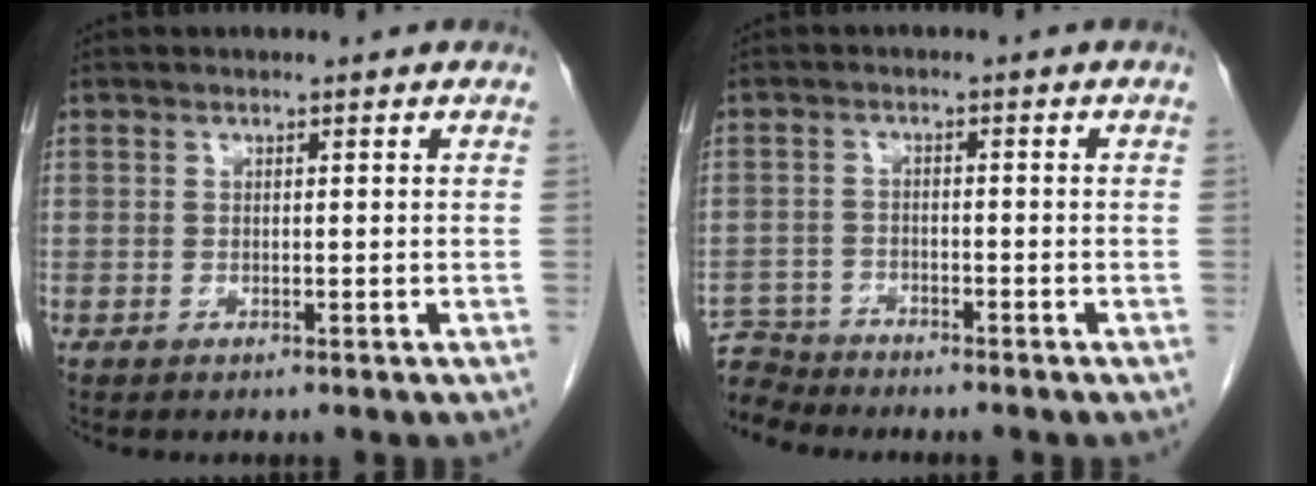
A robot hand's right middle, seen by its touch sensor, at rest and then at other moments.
{"total": 5.7, "force": [-5.6, 1.0, -0.7], "torque": [0.019, 0.000, -0.109]}